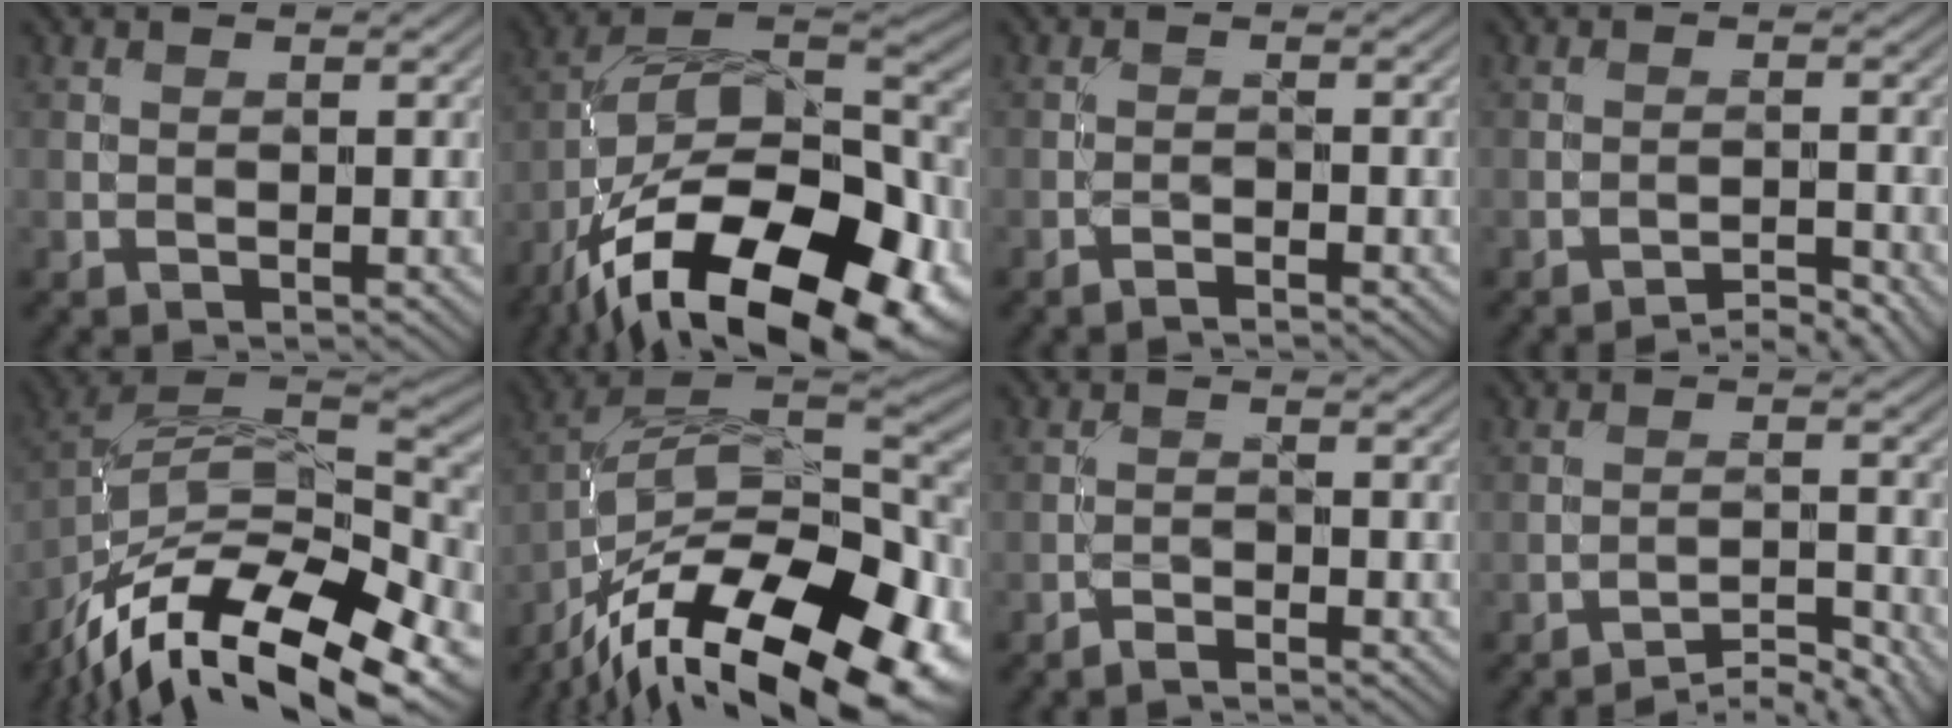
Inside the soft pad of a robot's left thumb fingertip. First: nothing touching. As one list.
[{"total": 20.5, "force": [-11.8, 9.5, 13.8], "torque": [-0.231, -0.029, -0.179]}, {"total": 1.3, "force": [-1.2, -0.1, 0.6], "torque": [-0.013, 0.004, -0.026]}, {"total": 3.4, "force": [-3.0, 0.3, 1.5], "torque": [-0.024, 0.008, -0.048]}, {"total": 17.2, "force": [-10.7, 6.8, 11.5], "torque": [-0.249, -0.011, -0.176]}, {"total": 19.0, "force": [-11.6, 8.0, 12.8], "torque": [-0.231, -0.012, -0.173]}, {"total": 1.7, "force": [-1.6, 0.0, 0.6], "torque": [-0.012, 0.003, -0.033]}, {"total": 4.7, "force": [-4.2, 0.6, 2.2], "torque": [-0.039, 0.007, -0.062]}]